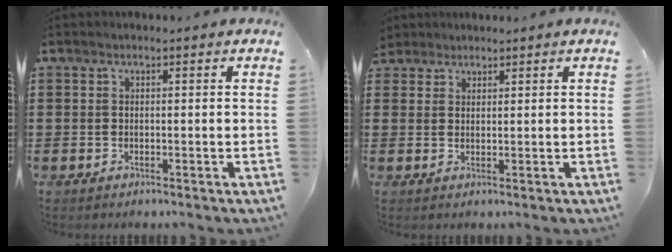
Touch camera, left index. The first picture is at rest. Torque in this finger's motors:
{"motor_torque": [-0.03, -0.03, 0.00, -0.02]}